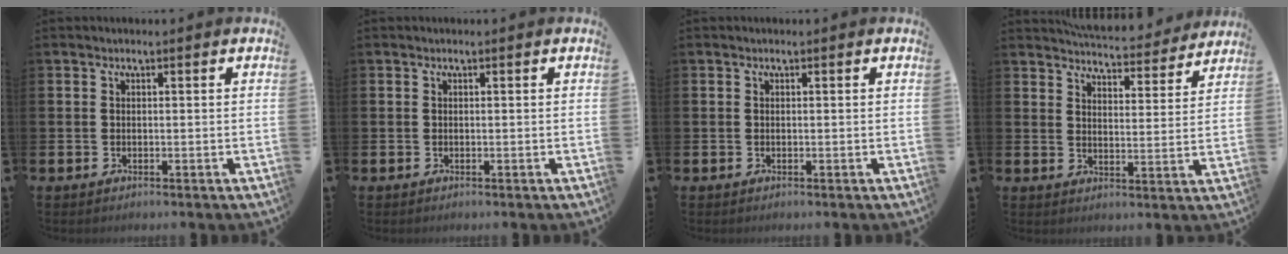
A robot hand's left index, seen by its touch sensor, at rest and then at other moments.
{"total": 0.0}
{"total": 0.0}
{"total": 5.5, "force": [5.5, 0.5, 0.4], "torque": [-0.021, -0.042, 0.095]}